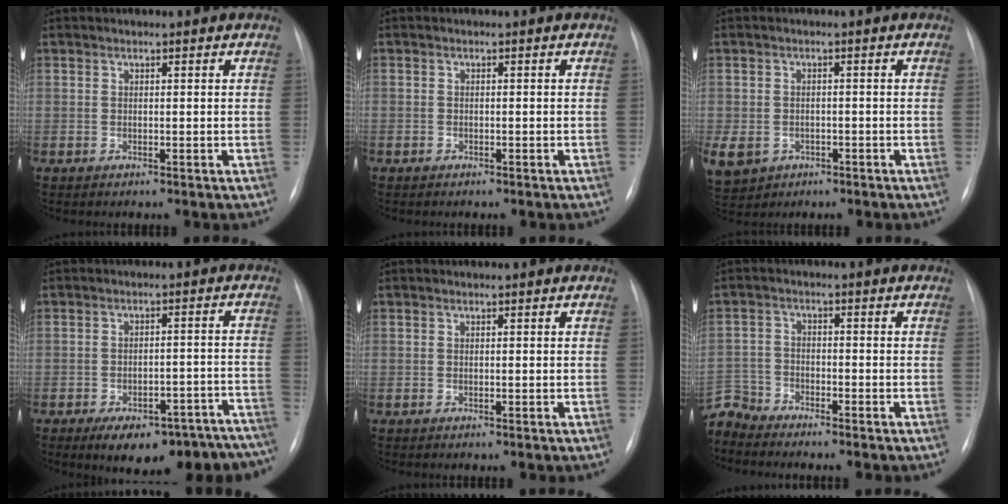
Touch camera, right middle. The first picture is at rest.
{"total": 0.9, "force": [-0.6, 0.7, 0.0], "torque": [-0.010, 0.004, -0.010]}
{"total": 13.8, "force": [-5.7, 11.4, 5.3], "torque": [-0.175, -0.001, -0.075]}
{"total": 18.6, "force": [-15.0, 7.5, 8.2], "torque": [-0.061, 0.040, -0.179]}
{"total": 0.0}
{"total": 5.4, "force": [-5.3, 0.7, -0.7], "torque": [0.012, -0.002, -0.107]}